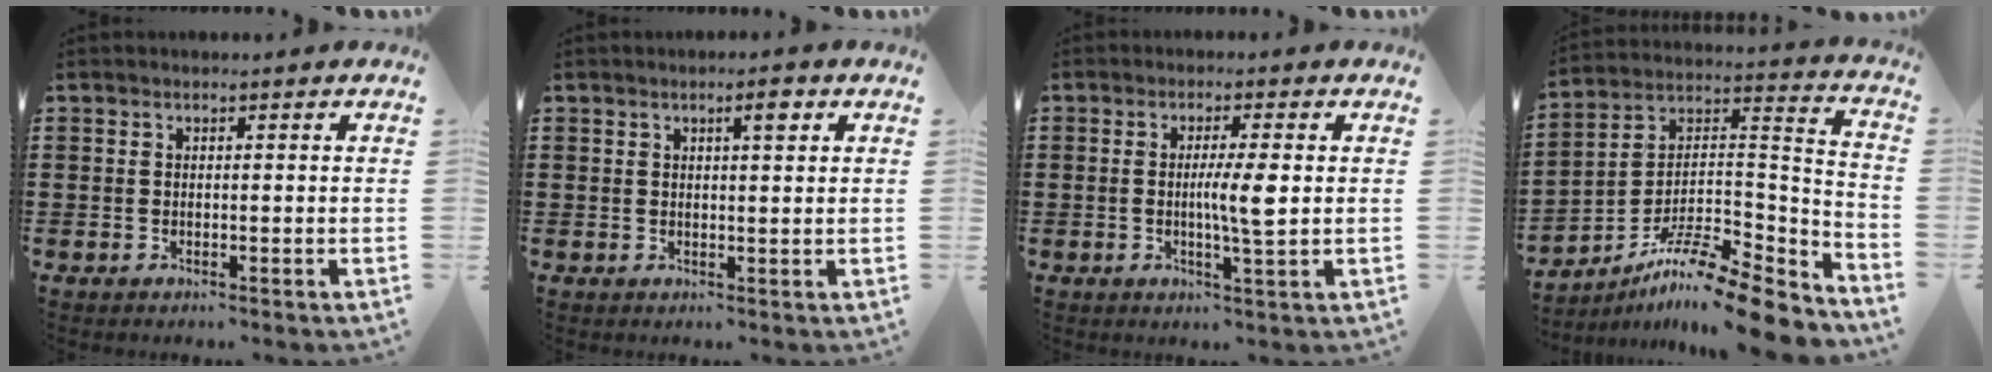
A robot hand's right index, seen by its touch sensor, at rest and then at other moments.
{"total": 2.9, "force": [1.4, 0.6, 2.5], "torque": [-0.035, 0.001, 0.018]}
{"total": 5.2, "force": [0.1, 0.4, 5.1], "torque": [-0.092, -0.005, -0.003]}
{"total": 11.8, "force": [-9.7, 1.5, 6.7], "torque": [-0.108, 0.012, -0.186]}